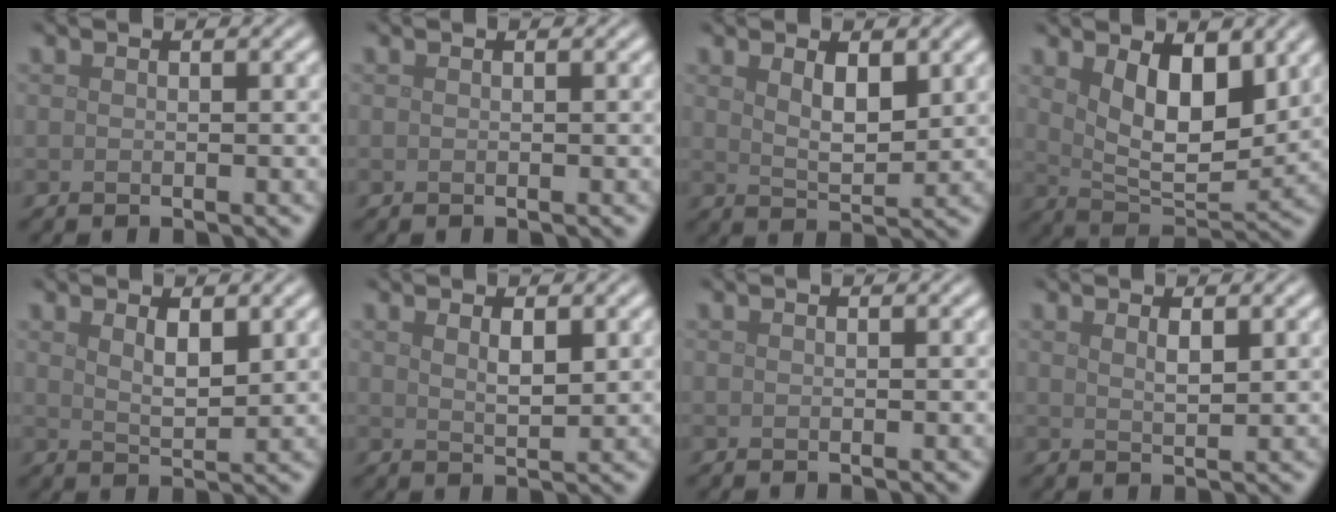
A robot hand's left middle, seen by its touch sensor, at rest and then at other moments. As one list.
[{"total": 0.0}, {"total": 2.8, "force": [1.4, 1.1, 2.2], "torque": [-0.041, -0.006, 0.030]}, {"total": 6.6, "force": [2.5, 3.1, 5.2], "torque": [-0.093, -0.014, 0.047]}, {"total": 2.2, "force": [1.3, 0.7, 1.6], "torque": [-0.029, -0.006, 0.025]}, {"total": 1.7, "force": [1.0, 0.5, 1.3], "torque": [-0.024, -0.004, 0.019]}, {"total": 0.0}, {"total": 1.3, "force": [0.8, 0.3, 0.9], "torque": [-0.018, -0.002, 0.015]}]